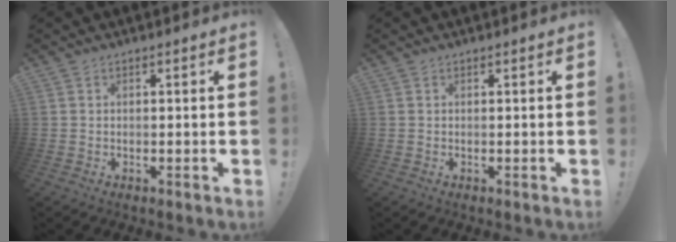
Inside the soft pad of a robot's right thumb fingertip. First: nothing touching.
{"total": 0.0}